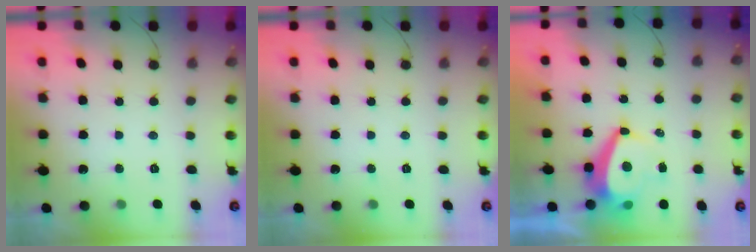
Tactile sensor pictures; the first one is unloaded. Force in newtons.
{"total": 0.0}
{"total": 7.2, "press": 7.2, "slide": 0.7}